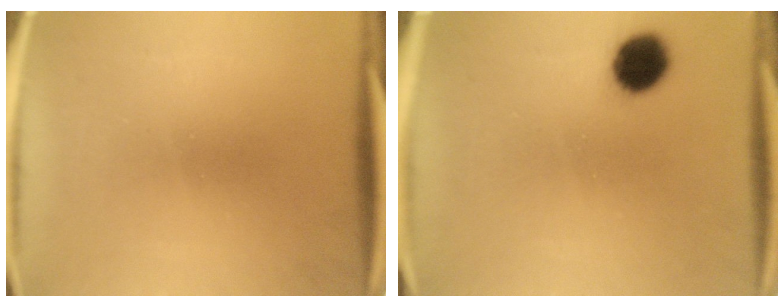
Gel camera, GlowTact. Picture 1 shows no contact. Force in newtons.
{"total": 8.1}